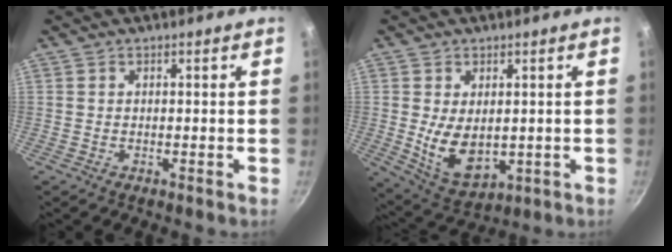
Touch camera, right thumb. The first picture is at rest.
{"total": 9.6, "force": [0.3, 6.0, 7.5], "torque": [-0.117, -0.023, 0.032]}